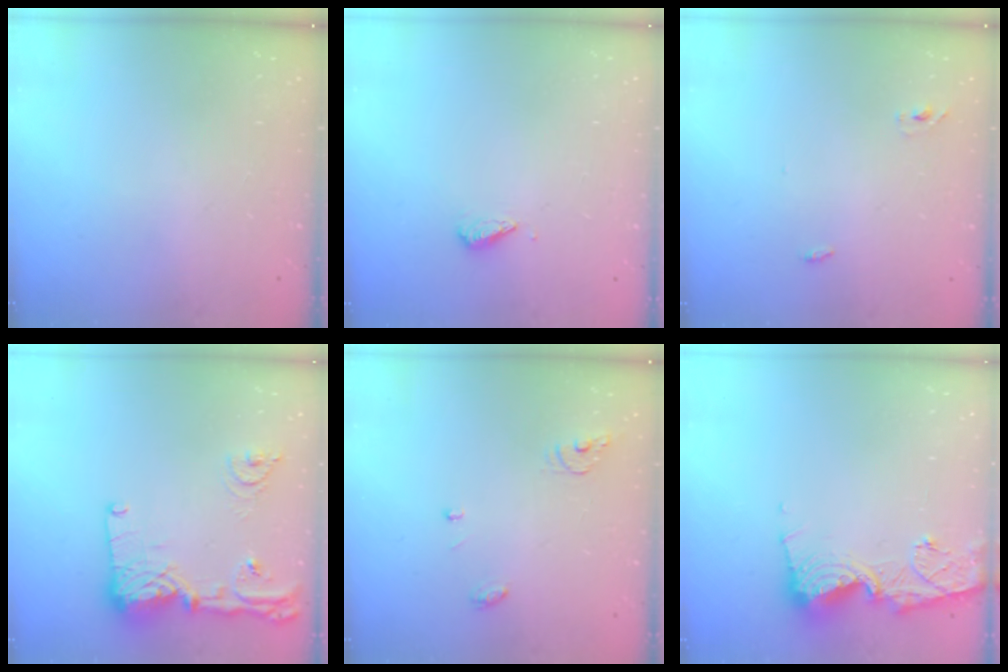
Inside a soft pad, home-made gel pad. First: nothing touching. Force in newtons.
{"total": 3.6, "press": 3.6, "slide": 0.5}
{"total": 3.0, "press": 2.8, "slide": 1.1}
{"total": 16.7, "press": 16.6, "slide": 1.9}
{"total": 4.0, "press": 4.0, "slide": 0.4}
{"total": 11.2, "press": 11.2, "slide": 1.3}